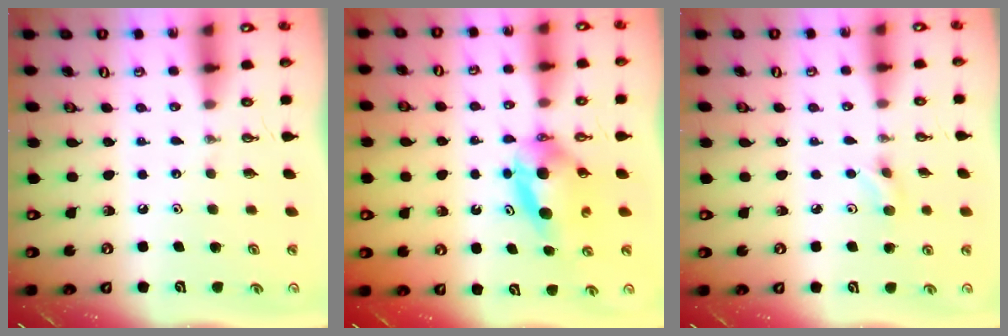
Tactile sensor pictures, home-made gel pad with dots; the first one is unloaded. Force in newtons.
{"total": 6.0, "press": 5.9, "slide": 1.0}
{"total": 3.6, "press": 3.6, "slide": 0.6}